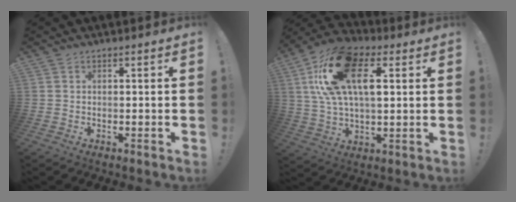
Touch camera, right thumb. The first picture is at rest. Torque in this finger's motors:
{"motor_torque": [2.31, 2.70, 0.23, 0.22, 0.56]}